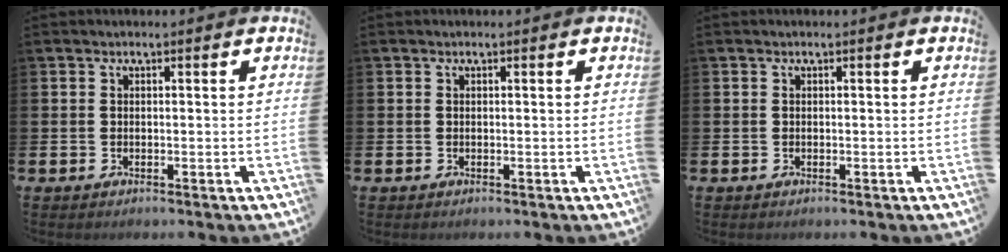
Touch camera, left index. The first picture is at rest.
{"total": 0.0}
{"total": 0.0}